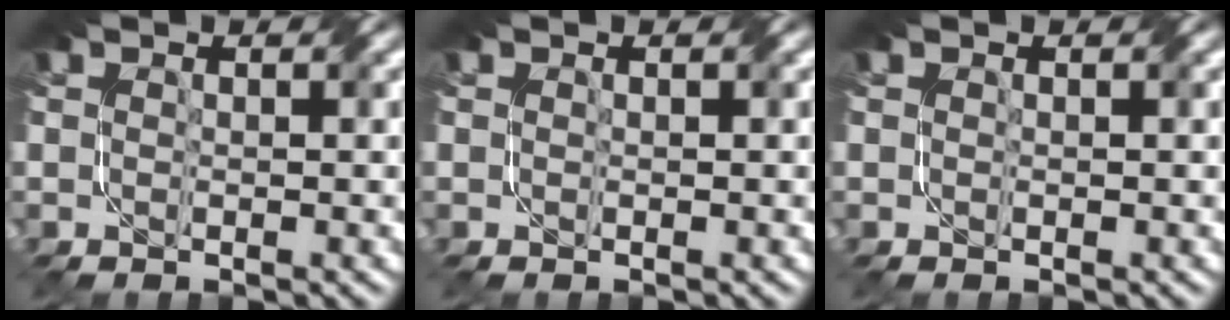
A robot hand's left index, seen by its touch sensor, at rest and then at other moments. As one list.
[{"total": 0.0}, {"total": 0.0}]